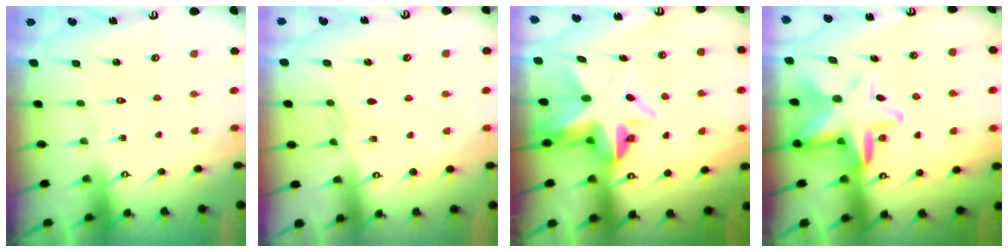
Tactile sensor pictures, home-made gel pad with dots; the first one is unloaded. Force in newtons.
{"total": 4.2, "press": 4.2, "slide": 0.5}
{"total": 6.9, "press": 6.7, "slide": 1.5}
{"total": 10.0, "press": 9.7, "slide": 2.3}